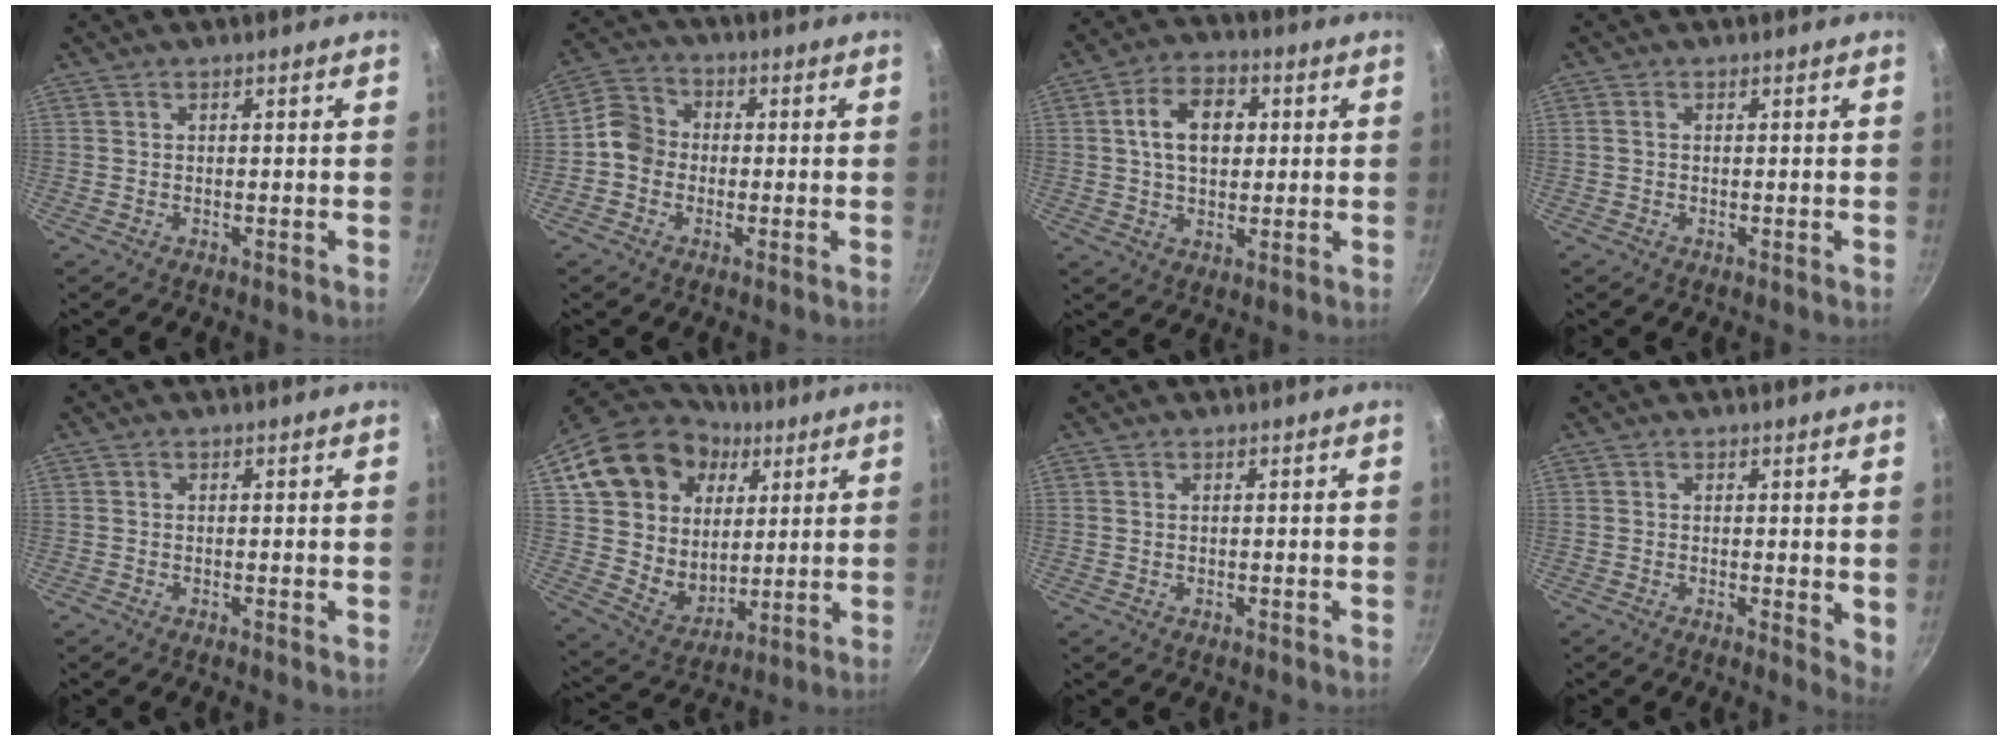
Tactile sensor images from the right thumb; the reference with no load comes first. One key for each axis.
{"total": 6.4, "fx": -1.3, "fy": 5.5, "fz": 2.9, "tx": -0.026, "ty": 0.019, "tz": -0.046}
{"total": 10.2, "fx": 1.7, "fy": 6.9, "fz": 7.3, "tx": -0.102, "ty": 0.012, "tz": 0.021}
{"total": 0.8, "fx": 0.0, "fy": 0.6, "fz": 0.5, "tx": -0.009, "ty": 0.005, "tz": -0.002}
{"total": 0.0}
{"total": 22.6, "fx": 8.1, "fy": 18.0, "fz": 10.9, "tx": -0.175, "ty": 0.001, "tz": 0.153}
{"total": 0.0}
{"total": 3.7, "fx": 0.5, "fy": 1.8, "fz": 3.2, "tx": -0.035, "ty": -0.007, "tz": 0.005}